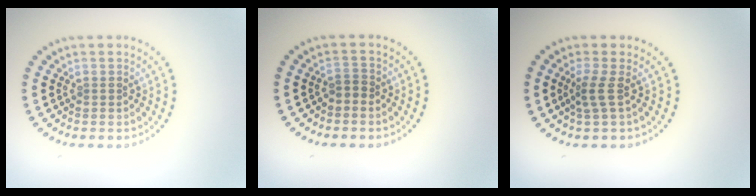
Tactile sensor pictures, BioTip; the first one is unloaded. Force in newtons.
{"total": 1.0, "press": 0.8, "slide": 0.6}
{"total": 1.9, "press": 1.3, "slide": 1.4}